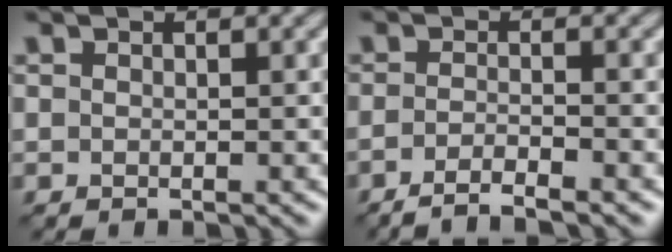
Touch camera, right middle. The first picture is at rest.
{"total": 3.0, "force": [-2.6, -0.5, 1.3], "torque": [-0.024, 0.002, -0.048]}